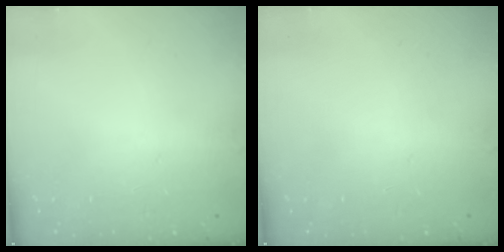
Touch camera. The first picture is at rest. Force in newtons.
{"total": 0.0}